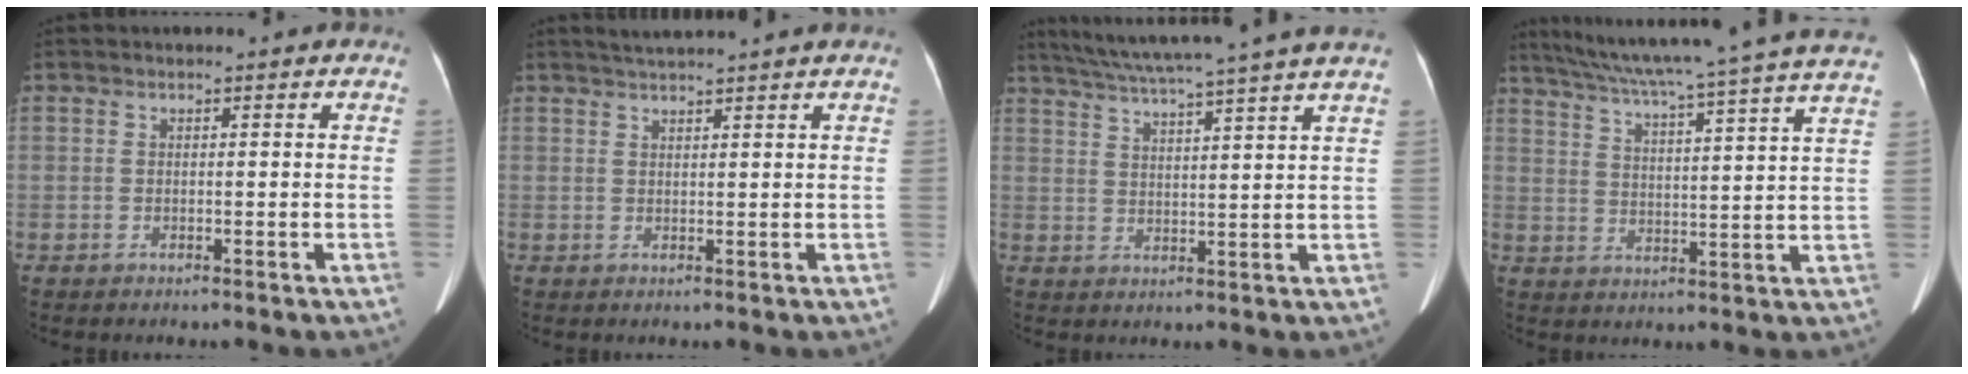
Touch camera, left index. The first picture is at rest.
{"total": 4.0, "force": [3.5, -0.9, 1.5], "torque": [-0.021, 0.023, 0.057]}
{"total": 16.2, "force": [13.9, -1.8, 8.2], "torque": [-0.146, 0.002, 0.192]}
{"total": 25.2, "force": [21.9, -1.4, 12.4], "torque": [-0.211, -0.026, 0.290]}